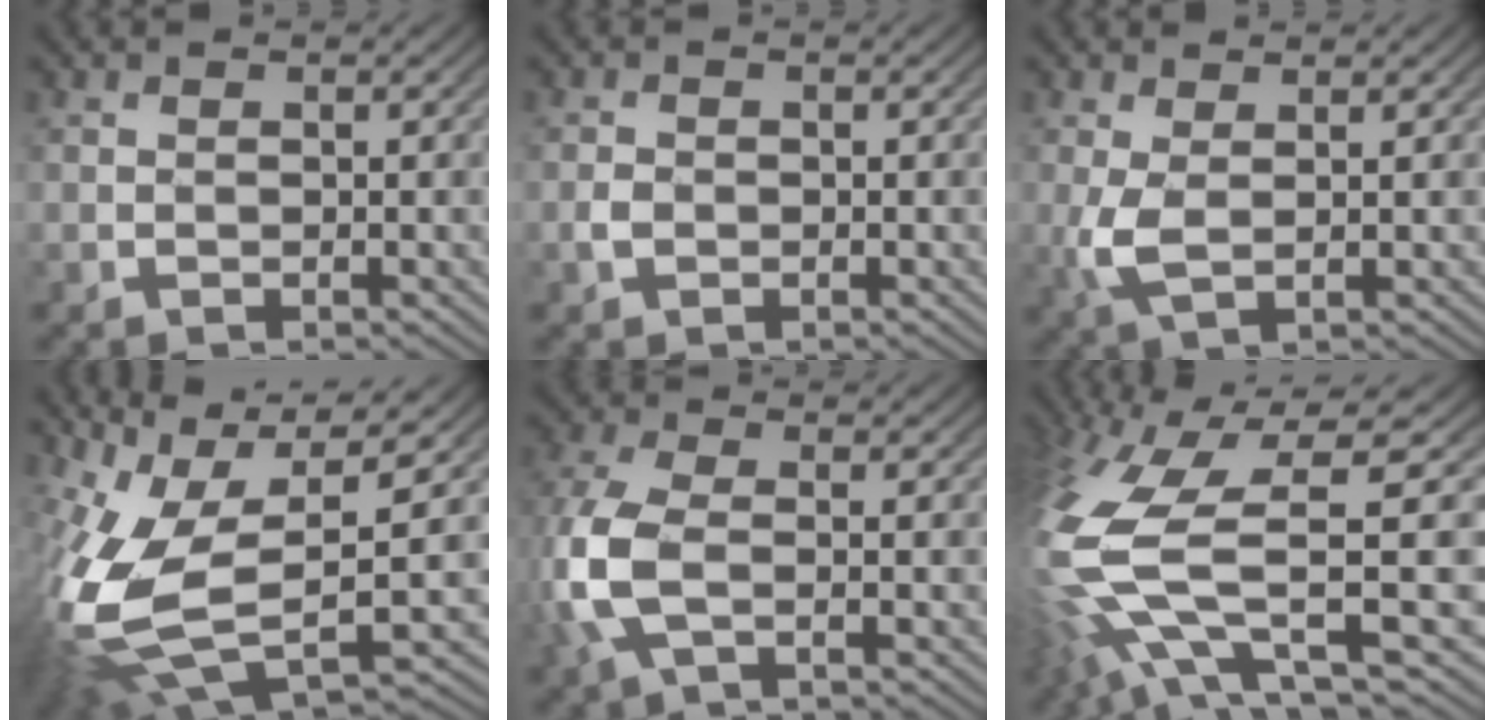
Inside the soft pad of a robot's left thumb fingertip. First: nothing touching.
{"total": 1.5, "force": [-0.9, 1.1, 0.5], "torque": [-0.021, 0.000, -0.020]}
{"total": 3.7, "force": [0.2, 2.0, 3.1], "torque": [-0.082, -0.001, 0.001]}
{"total": 15.0, "force": [-1.0, 7.4, 13.0], "torque": [-0.314, -0.018, -0.007]}
{"total": 7.6, "force": [-1.9, 4.0, 6.2], "torque": [-0.182, 0.007, -0.043]}
{"total": 14.2, "force": [-3.3, 4.2, 13.2], "torque": [-0.320, -0.009, -0.049]}